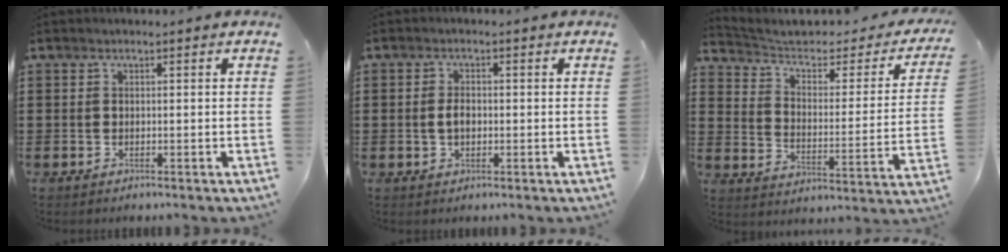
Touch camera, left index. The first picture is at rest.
{"total": 2.4, "force": [-0.3, 1.2, 2.1], "torque": [-0.041, 0.004, -0.008]}
{"total": 3.5, "force": [2.3, 1.3, 2.3], "torque": [-0.063, -0.022, 0.030]}